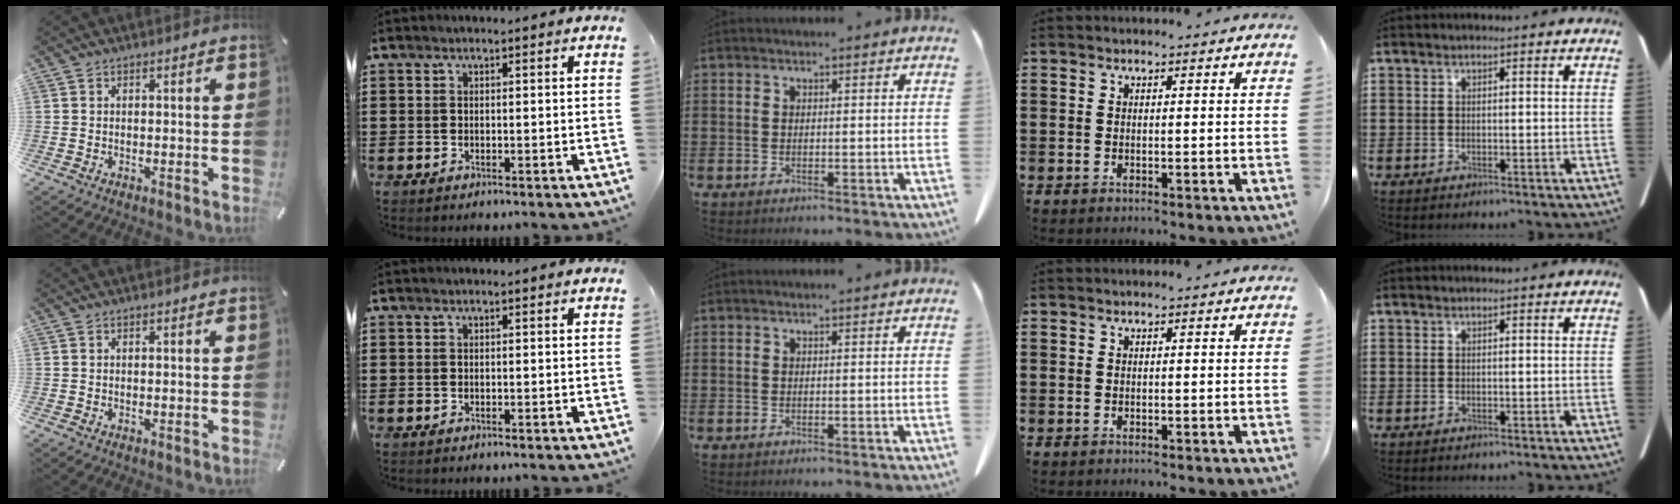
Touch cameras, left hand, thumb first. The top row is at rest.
{}